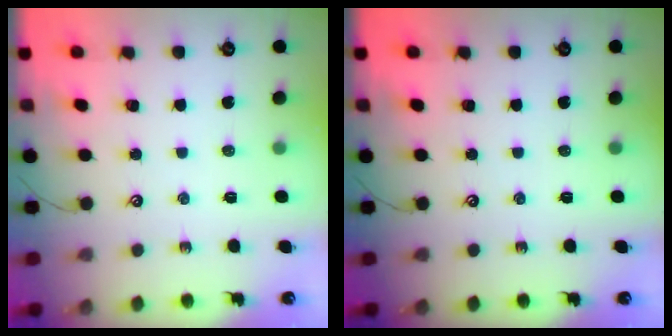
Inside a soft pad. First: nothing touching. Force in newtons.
{"total": 0.0}